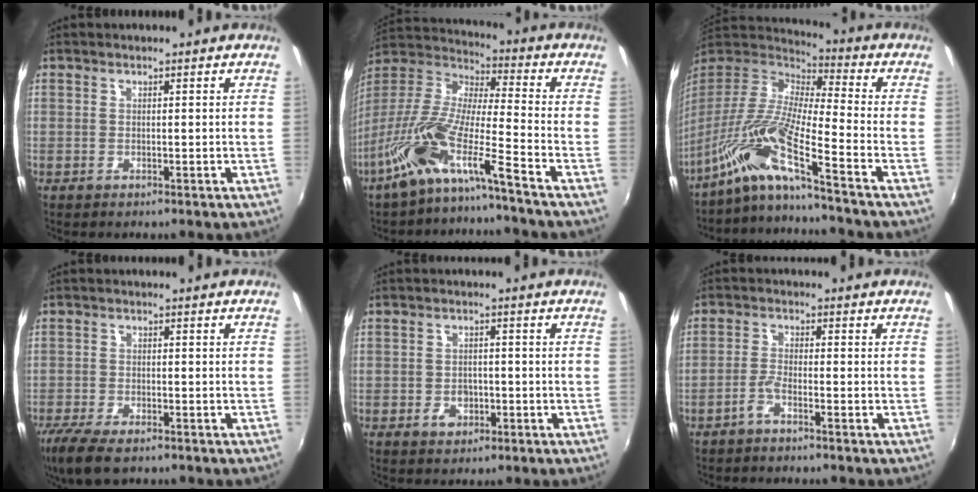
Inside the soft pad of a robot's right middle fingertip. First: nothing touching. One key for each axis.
{"total": 12.3, "fx": -8.3, "fy": -0.4, "fz": 9.1, "tx": -0.163, "ty": -0.015, "tz": -0.164}
{"total": 14.1, "fx": -10.1, "fy": -0.7, "fz": 9.9, "tx": -0.178, "ty": -0.016, "tz": -0.207}
{"total": 8.3, "fx": -6.1, "fy": 2.6, "fz": 5.0, "tx": -0.124, "ty": -0.034, "tz": -0.114}
{"total": 3.3, "fx": -1.5, "fy": 2.6, "fz": 1.5, "tx": -0.029, "ty": 0.003, "tz": -0.019}
{"total": 2.2, "fx": -1.7, "fy": 0.1, "fz": 1.5, "tx": -0.042, "ty": 0.003, "tz": -0.036}